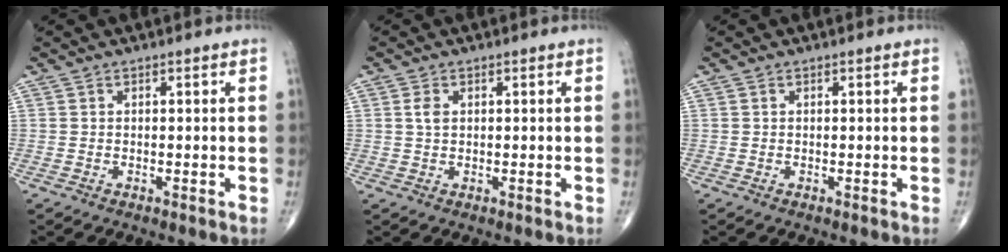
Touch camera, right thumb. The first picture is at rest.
{"total": 2.0, "force": [0.5, 1.2, 1.5], "torque": [-0.028, 0.001, 0.010]}
{"total": 0.0}